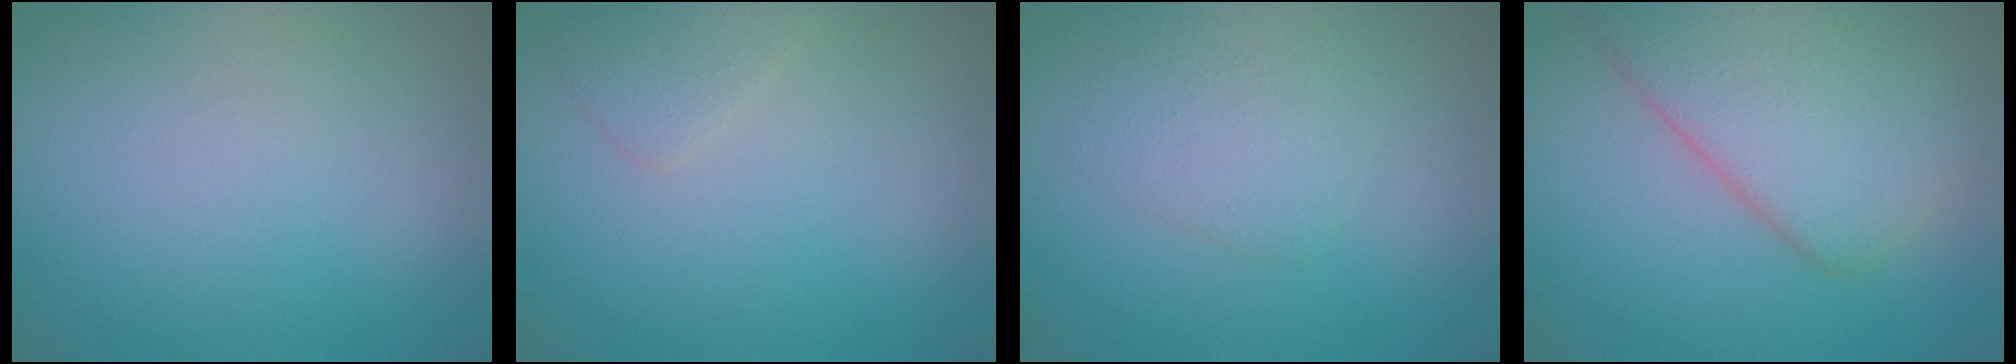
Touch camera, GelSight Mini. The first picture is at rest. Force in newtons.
{"total": 1.2, "press": 1.2, "slide": 0.1}
{"total": 2.1, "press": 2.1, "slide": 0.2}
{"total": 7.3, "press": 7.3, "slide": 0.5}